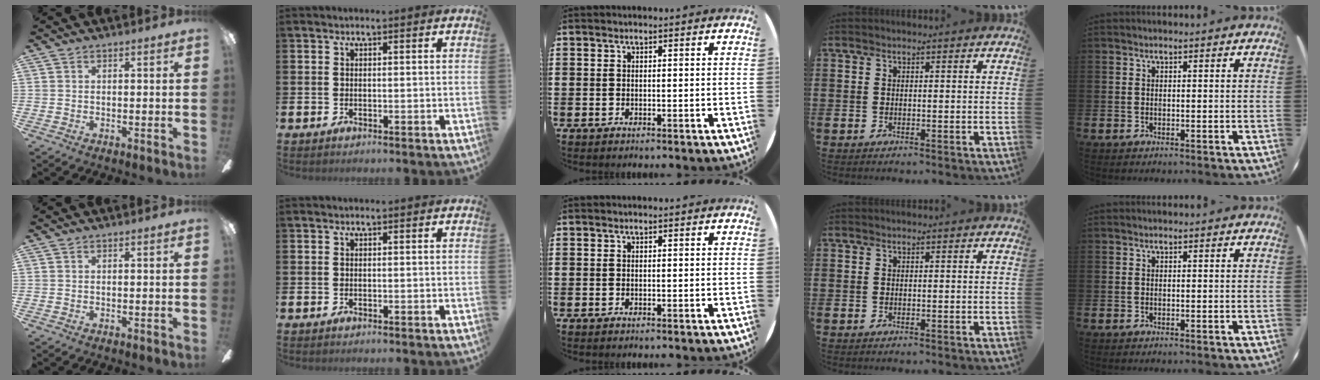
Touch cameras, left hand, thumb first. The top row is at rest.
{}